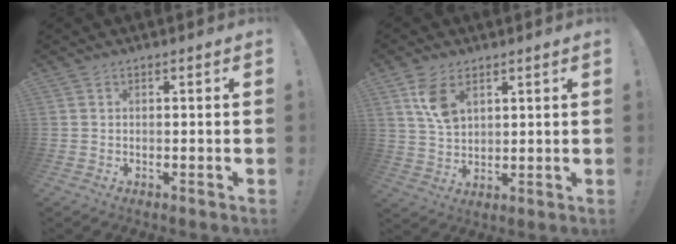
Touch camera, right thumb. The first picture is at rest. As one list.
[{"total": 8.2, "force": [4.1, 4.7, 5.3], "torque": [-0.085, -0.014, 0.078]}]